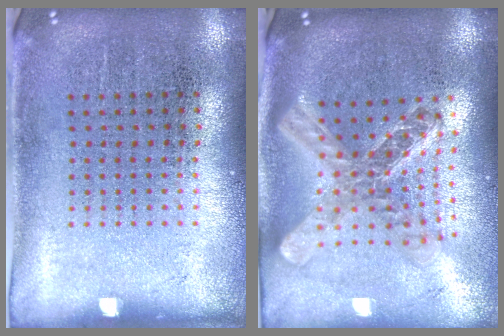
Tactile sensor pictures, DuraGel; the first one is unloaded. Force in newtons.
{"total": 2.3, "press": 1.8, "slide": 1.5}